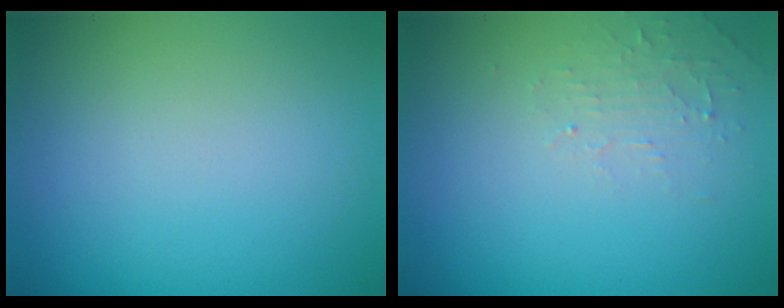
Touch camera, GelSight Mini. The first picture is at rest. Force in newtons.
{"total": 1.6, "press": 1.5, "slide": 0.3}